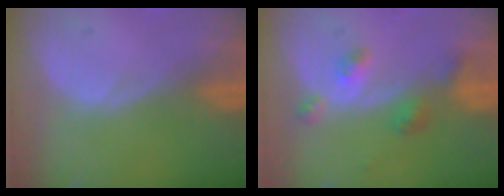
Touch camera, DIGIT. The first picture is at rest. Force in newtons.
{"total": 4.3, "press": 3.9, "slide": 1.7}